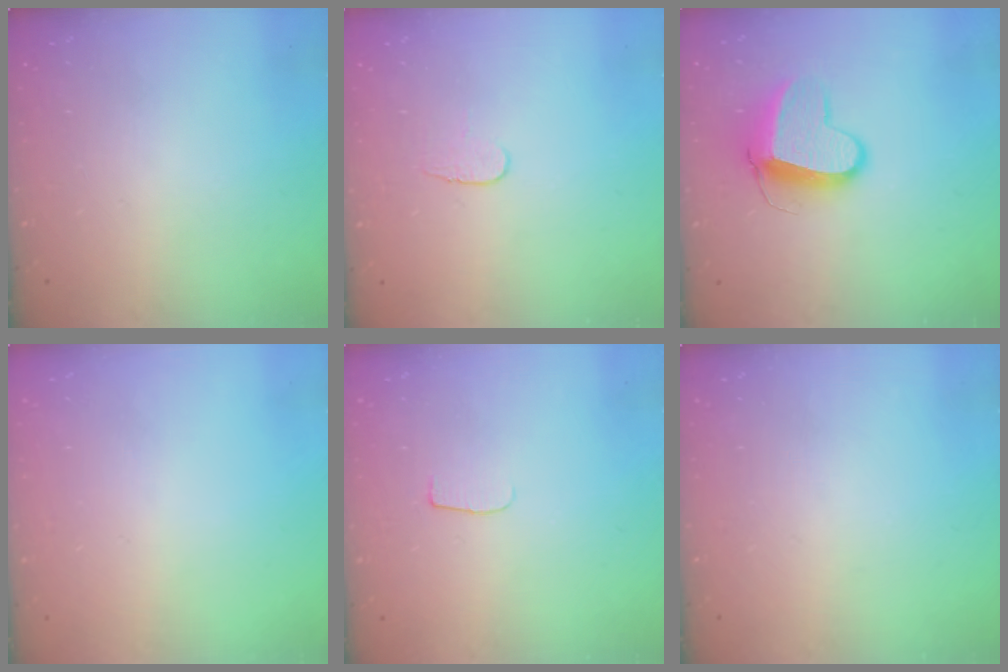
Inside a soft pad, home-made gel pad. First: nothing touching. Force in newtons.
{"total": 4.3, "press": 4.2, "slide": 0.4}
{"total": 10.9, "press": 10.8, "slide": 1.3}
{"total": 0.6, "press": 0.6, "slide": 0.2}
{"total": 4.5, "press": 4.4, "slide": 0.5}
{"total": 0.0}